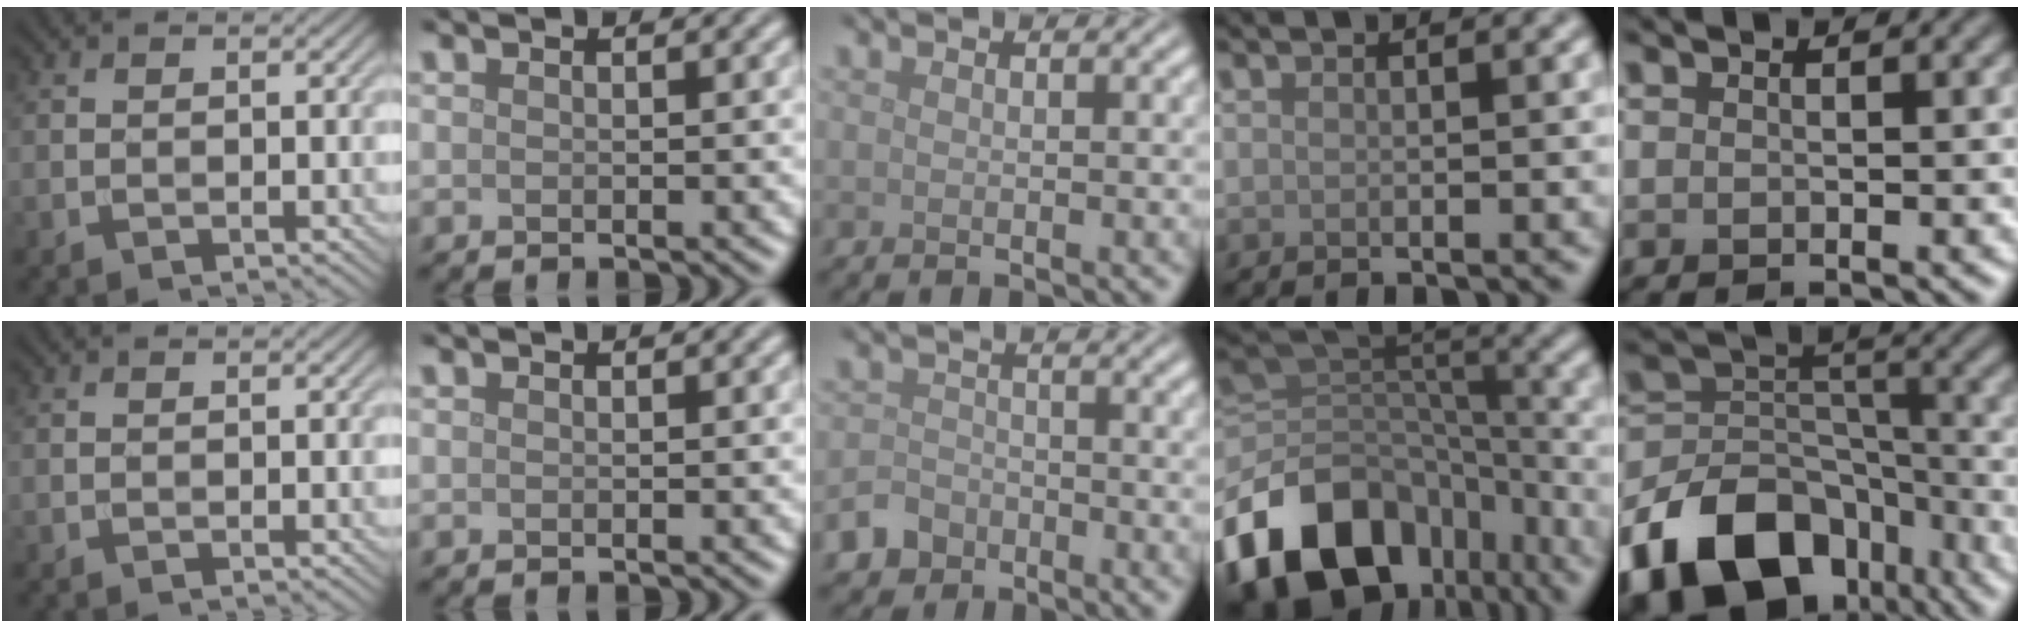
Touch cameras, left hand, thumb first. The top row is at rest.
{"middle": {"total": 3.4, "force": [-2.4, 2.3, 0.5], "torque": [0.003, -0.001, -0.046]}, "ring": {"total": 15.4, "force": [-8.8, 9.9, 7.9], "torque": [-0.180, -0.002, -0.141]}, "little": {"total": 15.4, "force": [-9.3, 9.9, 7.1], "torque": [-0.167, -0.007, -0.158]}}